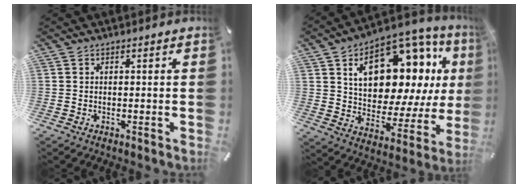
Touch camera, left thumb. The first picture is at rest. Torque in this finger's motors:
{"motor_torque": [2.53, 2.48, 1.75, -1.03, 0.38]}